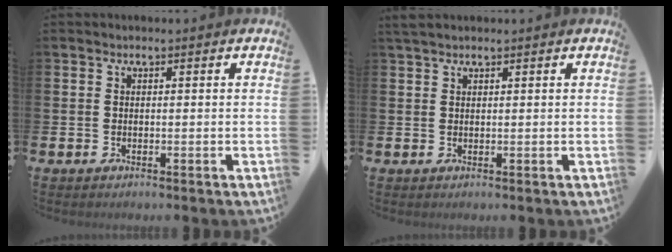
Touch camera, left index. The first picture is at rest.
{"total": 1.4, "force": [1.2, 0.3, 0.6], "torque": [-0.012, 0.004, 0.022]}